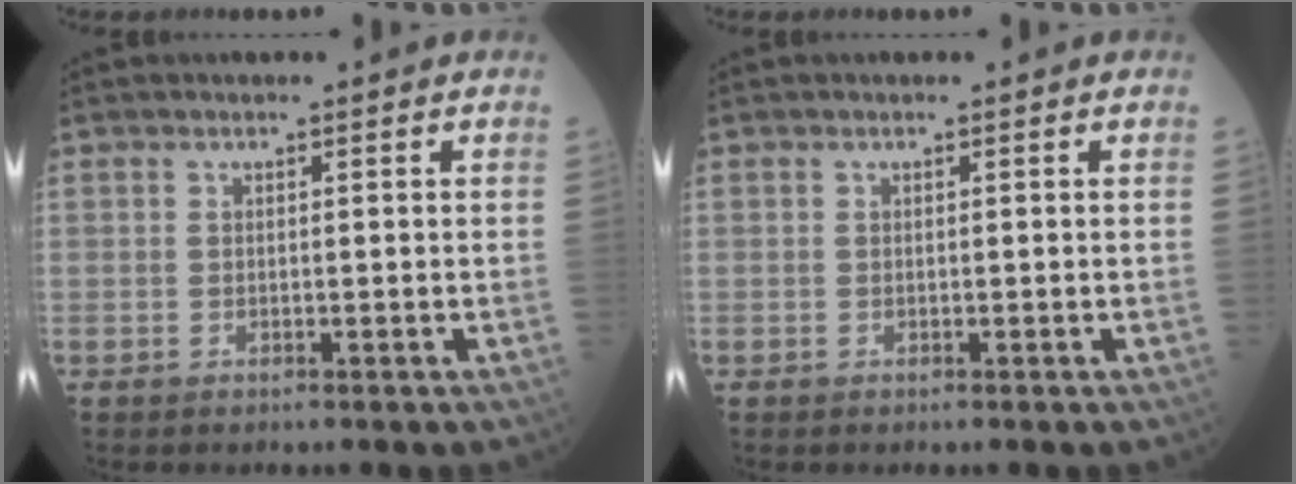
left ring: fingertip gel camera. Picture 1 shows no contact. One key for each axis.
{"total": 0.0}